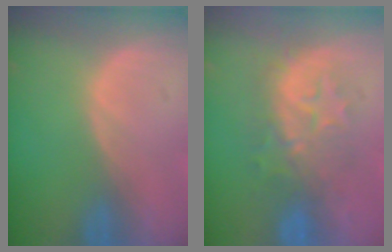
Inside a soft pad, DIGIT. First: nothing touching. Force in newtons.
{"total": 8.3, "press": 8.2, "slide": 1.1}